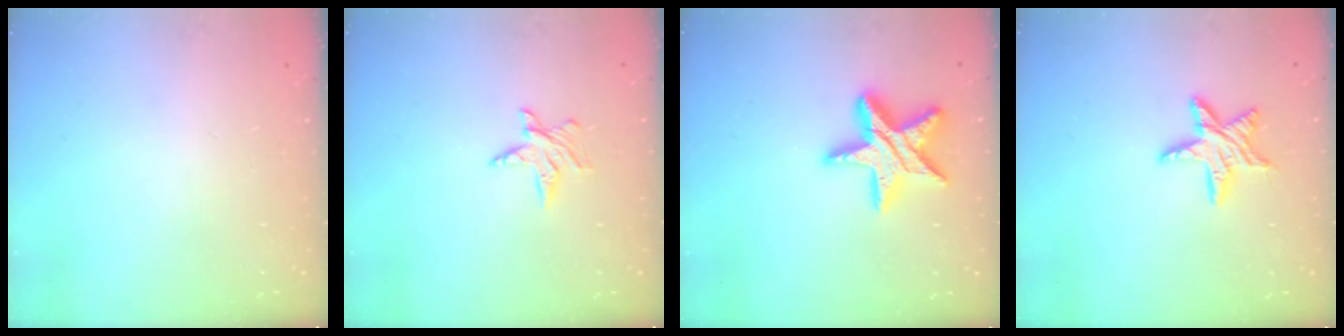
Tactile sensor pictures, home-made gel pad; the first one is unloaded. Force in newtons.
{"total": 4.7, "press": 4.7, "slide": 0.5}
{"total": 15.5, "press": 15.5, "slide": 0.7}
{"total": 9.8, "press": 9.8, "slide": 0.6}